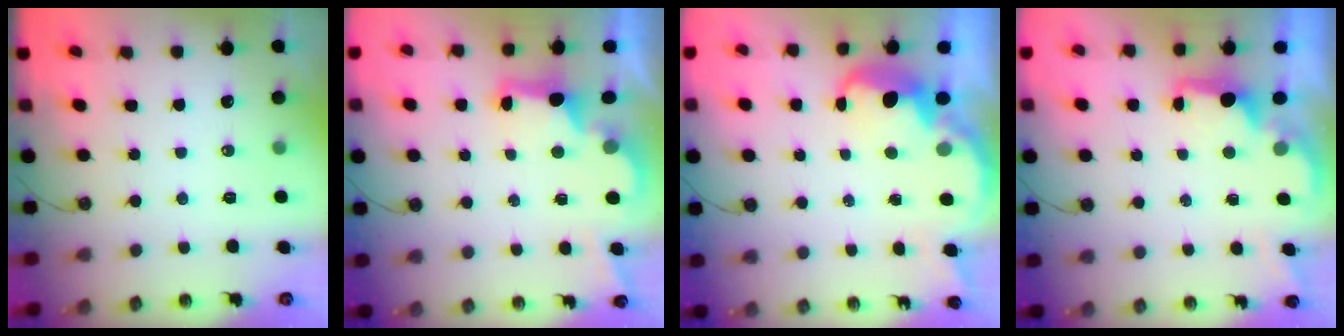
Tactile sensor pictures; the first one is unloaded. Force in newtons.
{"total": 2.9, "press": 2.8, "slide": 0.9}
{"total": 5.0, "press": 4.9, "slide": 0.6}
{"total": 1.8, "press": 1.6, "slide": 0.7}